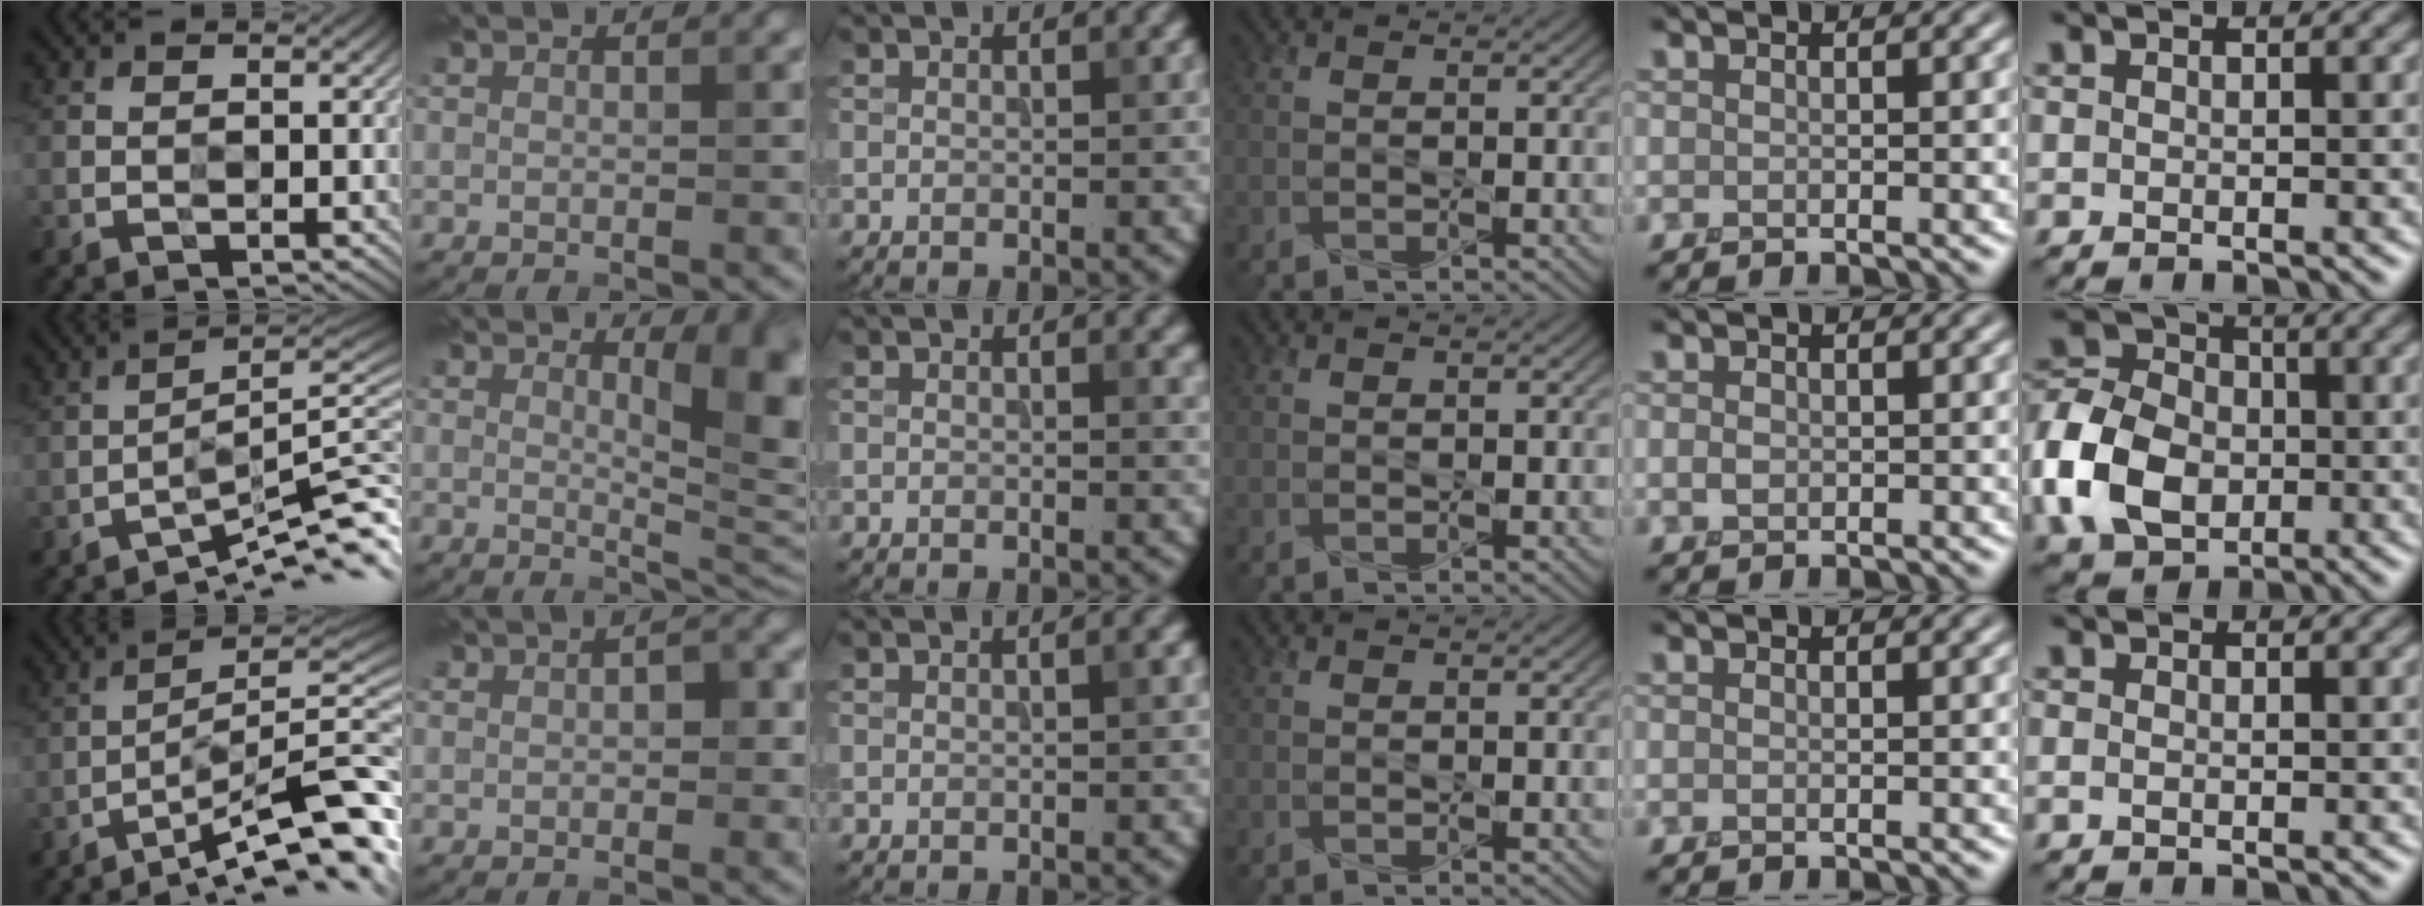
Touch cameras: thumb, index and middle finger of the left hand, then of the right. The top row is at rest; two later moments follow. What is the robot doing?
{"motion": "press", "object": "syringe"}